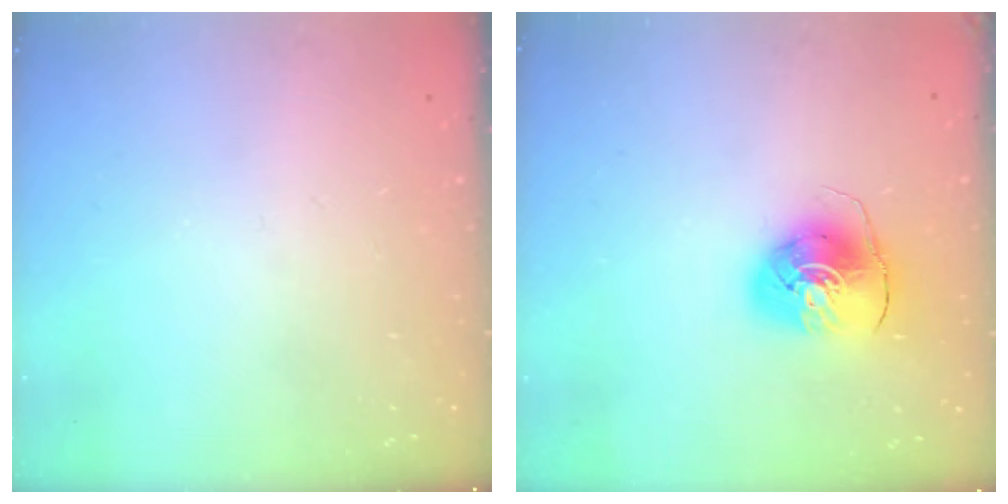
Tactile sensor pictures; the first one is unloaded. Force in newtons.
{"total": 9.3, "press": 9.2, "slide": 1.1}